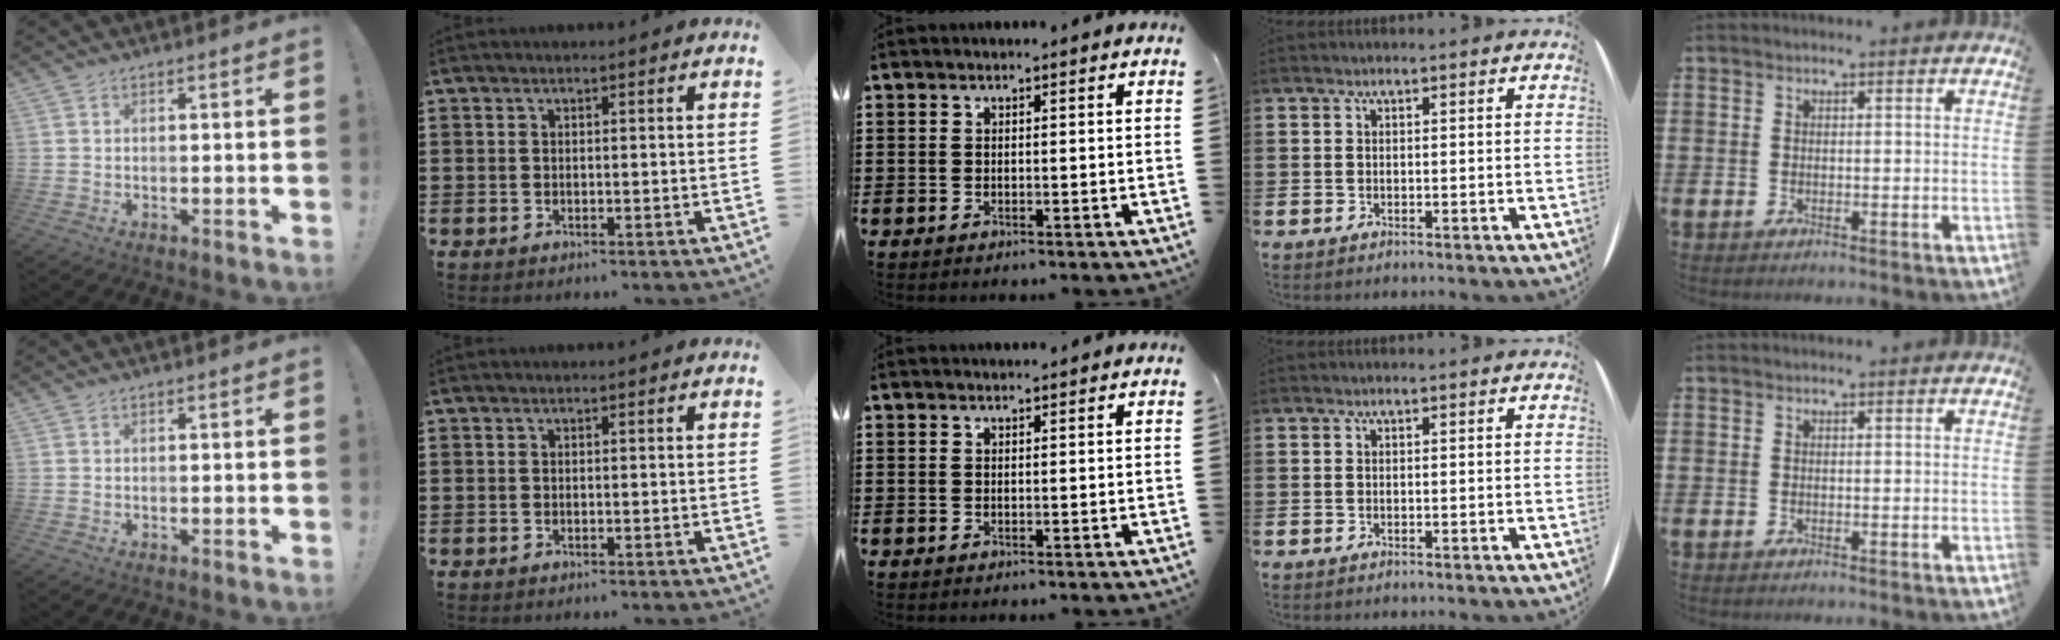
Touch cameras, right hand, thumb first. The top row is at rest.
{"middle": {"total": 0.6, "force": [0.6, 0.0, 0.0], "torque": [0.005, -0.004, 0.010]}}